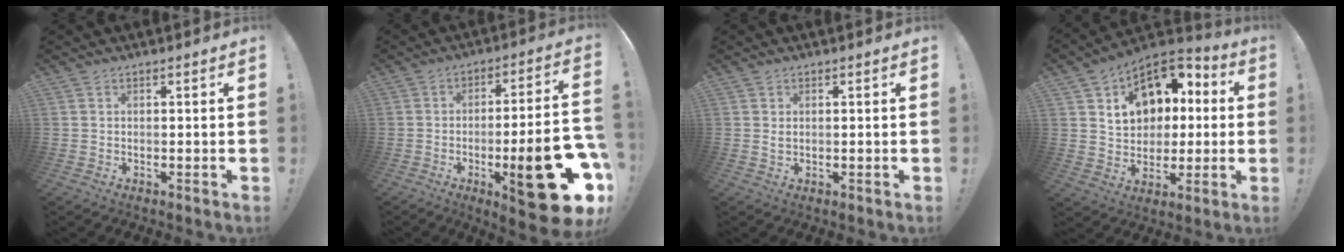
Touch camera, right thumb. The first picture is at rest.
{"total": 24.6, "force": [-8.8, 6.7, 22.0], "torque": [-0.290, 0.034, -0.126]}
{"total": 1.1, "force": [0.8, 0.6, 0.4], "torque": [-0.001, 0.000, 0.013]}
{"total": 16.1, "force": [5.6, 12.4, 8.7], "torque": [-0.109, -0.025, 0.111]}